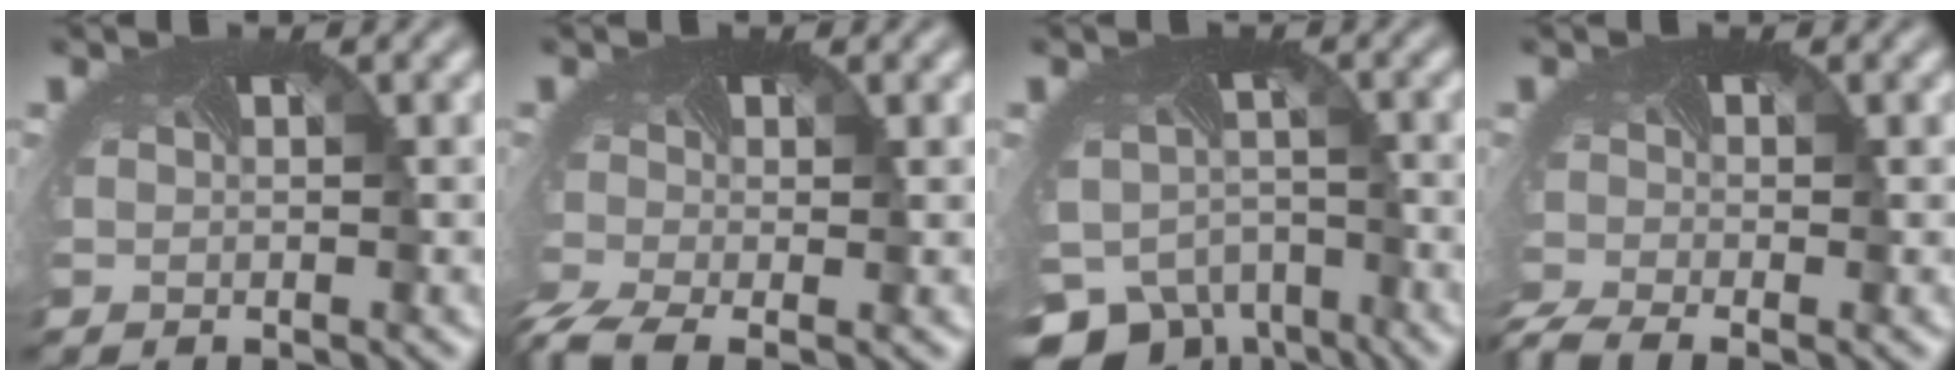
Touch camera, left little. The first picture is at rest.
{"total": 4.4, "force": [-2.9, 1.8, 2.8], "torque": [-0.077, -0.027, -0.056]}
{"total": 10.7, "force": [-7.9, 6.2, 3.7], "torque": [-0.083, -0.042, -0.105]}
{"total": 4.5, "force": [-3.6, 1.2, 2.4], "torque": [-0.065, -0.029, -0.067]}